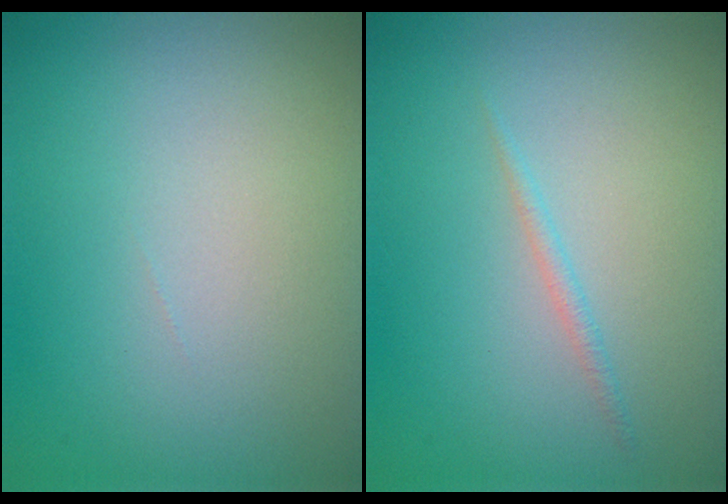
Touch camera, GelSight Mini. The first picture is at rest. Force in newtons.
{"total": 0.8, "press": 0.8, "slide": 0.1}